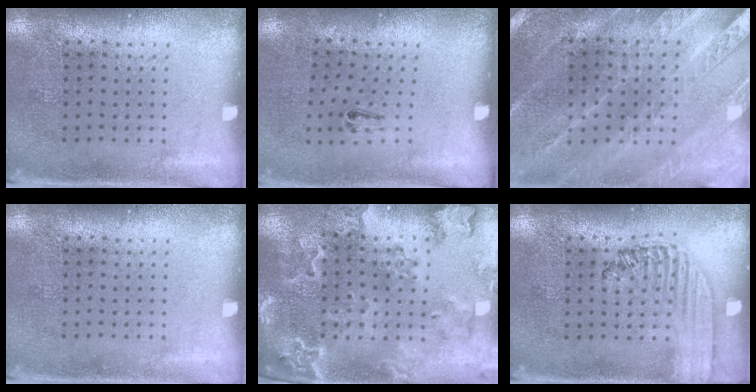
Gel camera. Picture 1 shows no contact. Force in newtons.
{"total": 0.5, "press": 0.3, "slide": 0.5}
{"total": 2.2, "press": 2.2, "slide": 0.2}
{"total": 0.0}
{"total": 2.2, "press": 2.1, "slide": 0.4}
{"total": 1.4, "press": 1.4, "slide": 0.5}